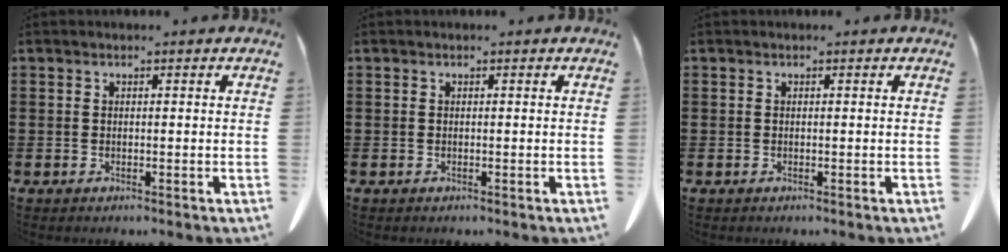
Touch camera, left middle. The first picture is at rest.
{"total": 0.0}
{"total": 0.0}